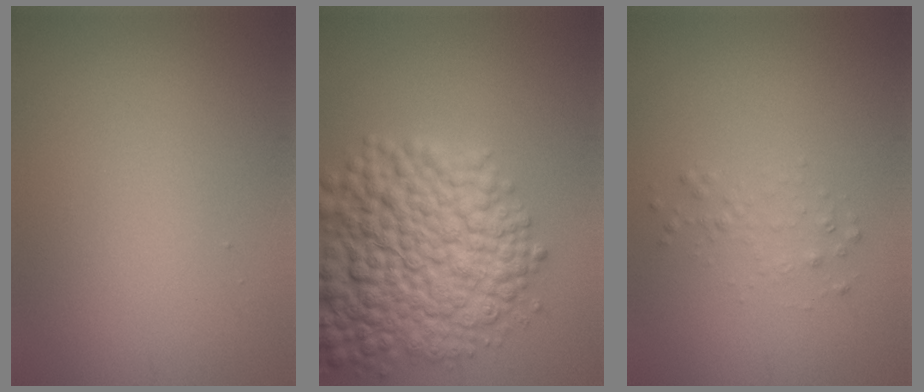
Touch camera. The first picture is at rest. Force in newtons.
{"total": 11.0, "press": 11.0, "slide": 0.4}
{"total": 1.1, "press": 1.1, "slide": 0.1}